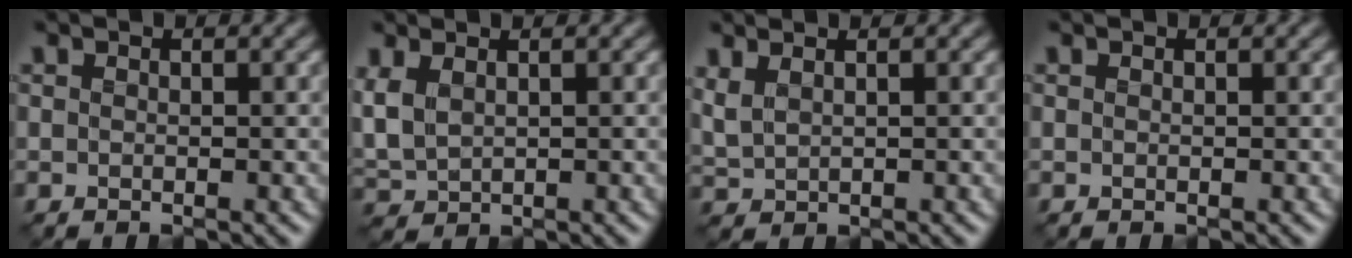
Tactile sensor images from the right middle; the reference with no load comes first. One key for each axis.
{"total": 3.3, "fx": 1.1, "fy": 2.0, "fz": 2.4, "tx": -0.066, "ty": 0.015, "tz": 0.030}
{"total": 2.4, "fx": 1.5, "fy": 1.0, "fz": 1.5, "tx": -0.035, "ty": 0.017, "tz": 0.026}
{"total": 0.0}